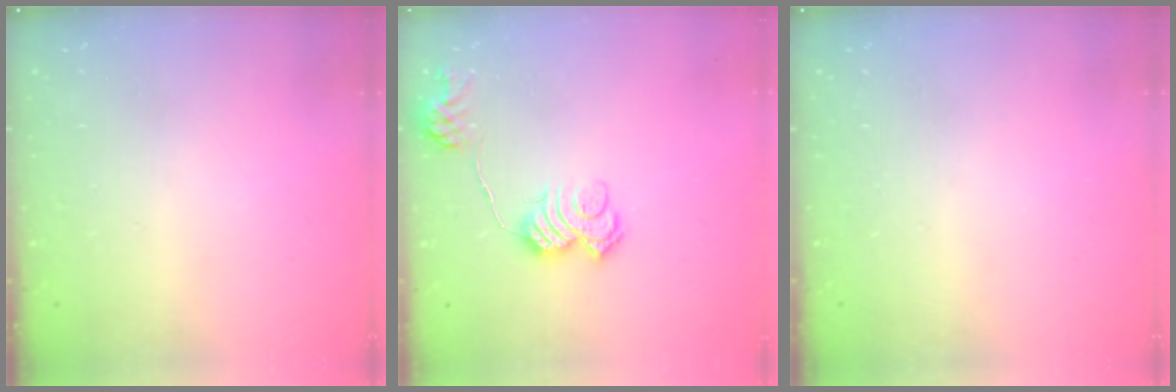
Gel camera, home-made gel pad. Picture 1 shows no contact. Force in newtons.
{"total": 12.5, "press": 12.5, "slide": 0.4}
{"total": 0.0}